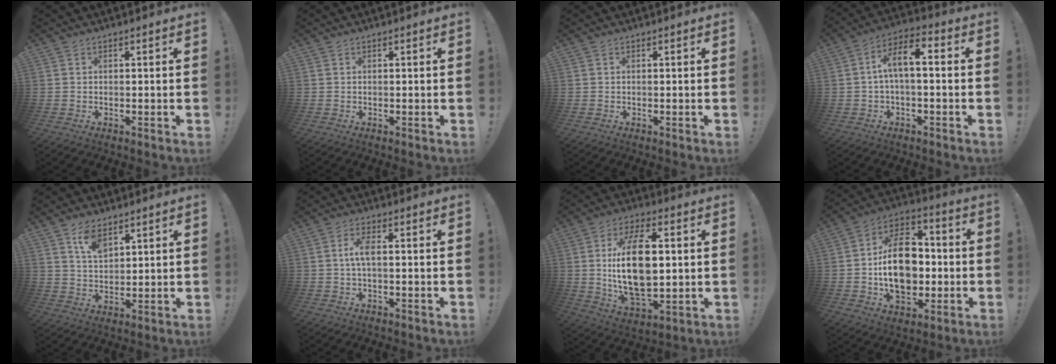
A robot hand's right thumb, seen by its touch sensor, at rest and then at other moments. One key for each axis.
{"total": 0.0}
{"total": 0.0}
{"total": 8.2, "fx": 0.2, "fy": 3.3, "fz": 7.5, "tx": -0.138, "ty": 0.010, "tz": 0.003}
{"total": 7.3, "fx": 4.8, "fy": 3.7, "fz": 4.2, "tx": -0.072, "ty": -0.023, "tz": 0.086}
{"total": 4.8, "fx": -0.1, "fy": 1.5, "fz": 4.5, "tx": -0.097, "ty": 0.009, "tz": -0.003}
{"total": 19.4, "fx": 2.4, "fy": 10.1, "fz": 16.4, "tx": -0.294, "ty": -0.010, "tz": 0.031}
{"total": 19.9, "fx": -1.3, "fy": 13.9, "fz": 14.2, "tx": -0.234, "ty": 0.013, "tz": -0.018}